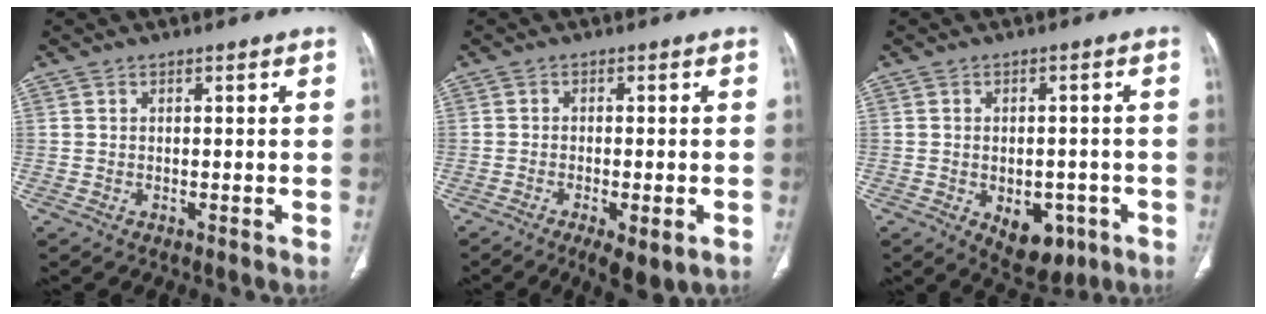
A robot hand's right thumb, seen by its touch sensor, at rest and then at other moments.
{"total": 6.7, "force": [-3.5, 2.3, 5.3], "torque": [-0.078, -0.004, -0.050]}
{"total": 8.5, "force": [-3.3, 5.4, 5.7], "torque": [-0.050, 0.011, -0.028]}